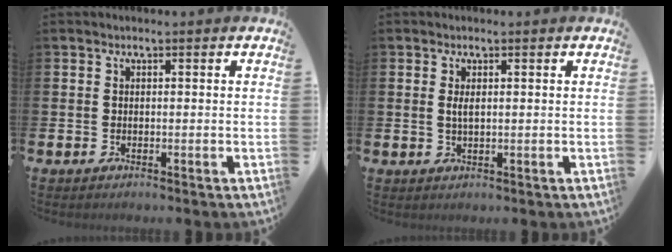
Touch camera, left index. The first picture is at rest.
{"total": 1.5, "force": [0.4, 0.4, 1.4], "torque": [-0.022, 0.001, 0.005]}